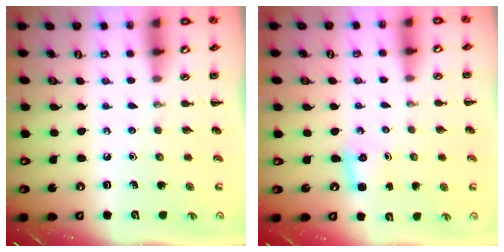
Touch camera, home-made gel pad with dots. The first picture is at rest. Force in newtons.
{"total": 2.5, "press": 2.4, "slide": 0.8}